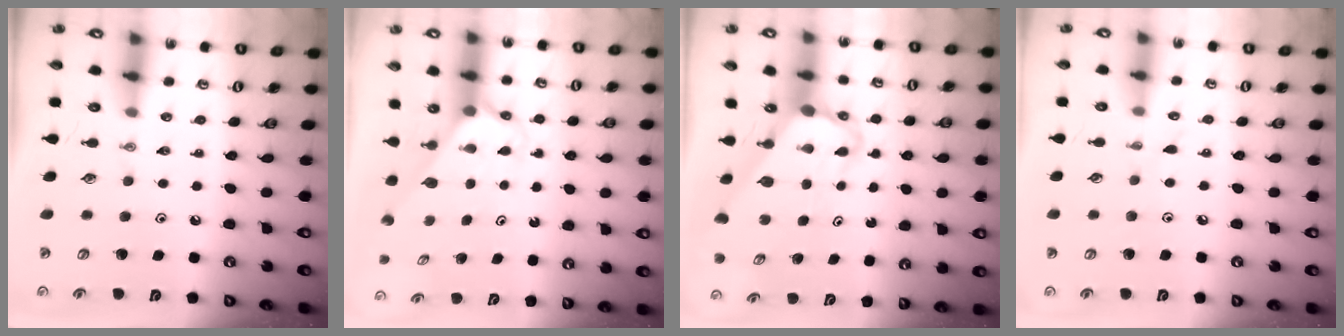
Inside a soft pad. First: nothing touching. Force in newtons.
{"total": 2.6, "press": 2.6, "slide": 0.2}
{"total": 5.5, "press": 5.5, "slide": 0.5}
{"total": 3.0, "press": 3.0, "slide": 0.4}